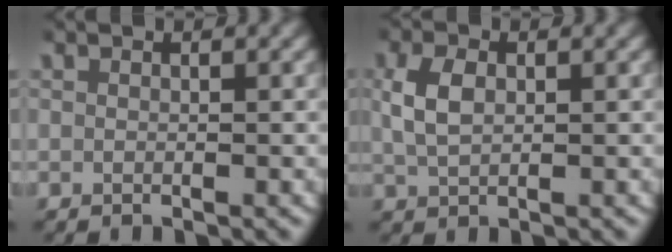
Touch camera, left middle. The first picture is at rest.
{"total": 3.0, "force": [0.5, 1.9, 2.2], "torque": [-0.054, 0.001, 0.014]}